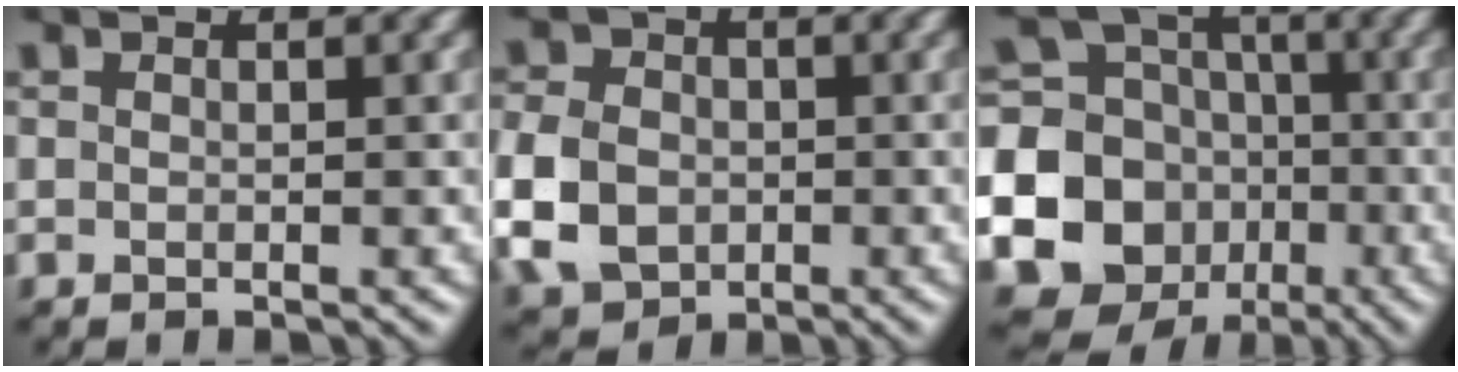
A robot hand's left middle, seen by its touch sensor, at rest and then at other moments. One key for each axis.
{"total": 6.5, "fx": -1.3, "fy": 5.4, "fz": 3.5, "tx": -0.093, "ty": 0.000, "tz": -0.036}
{"total": 18.8, "fx": -5.0, "fy": 17.4, "fz": 5.2, "tx": -0.142, "ty": -0.033, "tz": -0.106}